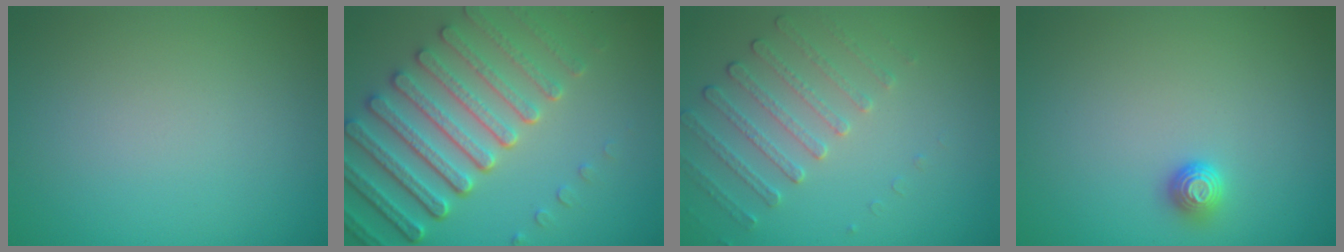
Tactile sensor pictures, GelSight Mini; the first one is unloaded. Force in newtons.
{"total": 7.3, "press": 5.6, "slide": 4.7}
{"total": 2.2, "press": 1.8, "slide": 1.2}
{"total": 1.2, "press": 1.1, "slide": 0.4}